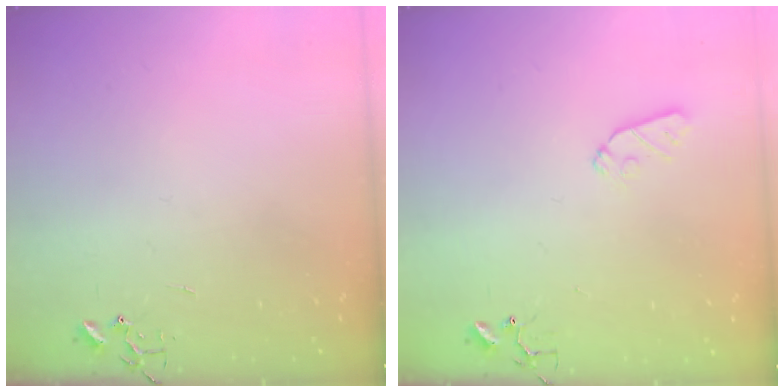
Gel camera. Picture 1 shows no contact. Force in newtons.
{"total": 6.2, "press": 6.2, "slide": 0.9}